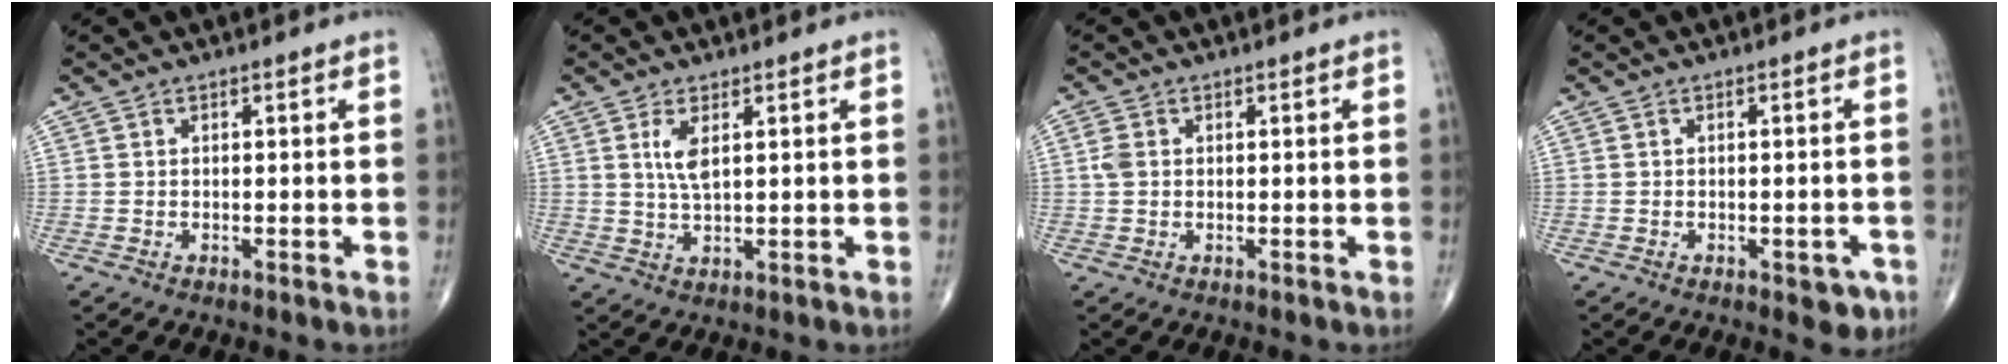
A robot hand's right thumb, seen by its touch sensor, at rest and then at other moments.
{"total": 4.1, "force": [1.4, 1.4, 3.6], "torque": [-0.076, -0.007, 0.033]}
{"total": 2.1, "force": [0.2, 1.5, 1.4], "torque": [-0.040, 0.004, 0.005]}
{"total": 3.8, "force": [-1.8, 1.9, 2.7], "torque": [-0.012, 0.005, -0.018]}